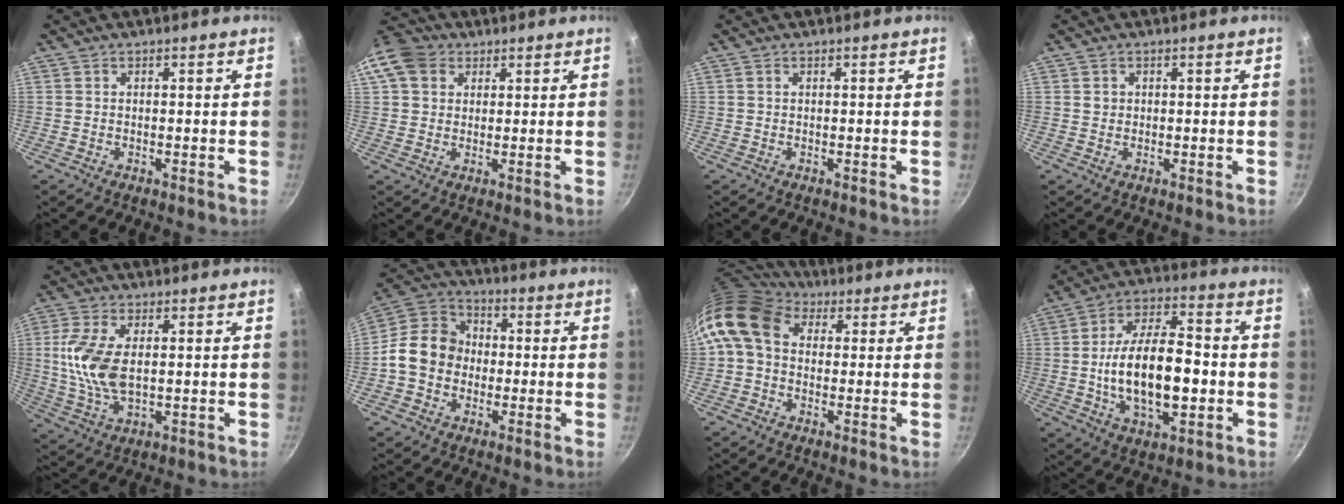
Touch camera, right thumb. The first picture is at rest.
{"total": 9.9, "force": [3.5, 8.0, 4.7], "torque": [-0.076, 0.015, 0.053]}
{"total": 0.0}
{"total": 1.1, "force": [0.3, 1.0, 0.3], "torque": [-0.001, 0.003, 0.004]}
{"total": 10.9, "force": [1.1, 5.7, 9.2], "torque": [-0.187, -0.003, 0.023]}
{"total": 11.9, "force": [-1.5, 10.0, 6.2], "torque": [-0.077, 0.034, -0.049]}
{"total": 12.0, "force": [2.9, 9.1, 7.3], "torque": [-0.129, 0.016, 0.030]}
{"total": 17.8, "force": [-2.0, 8.8, 15.3], "torque": [-0.244, 0.026, -0.033]}